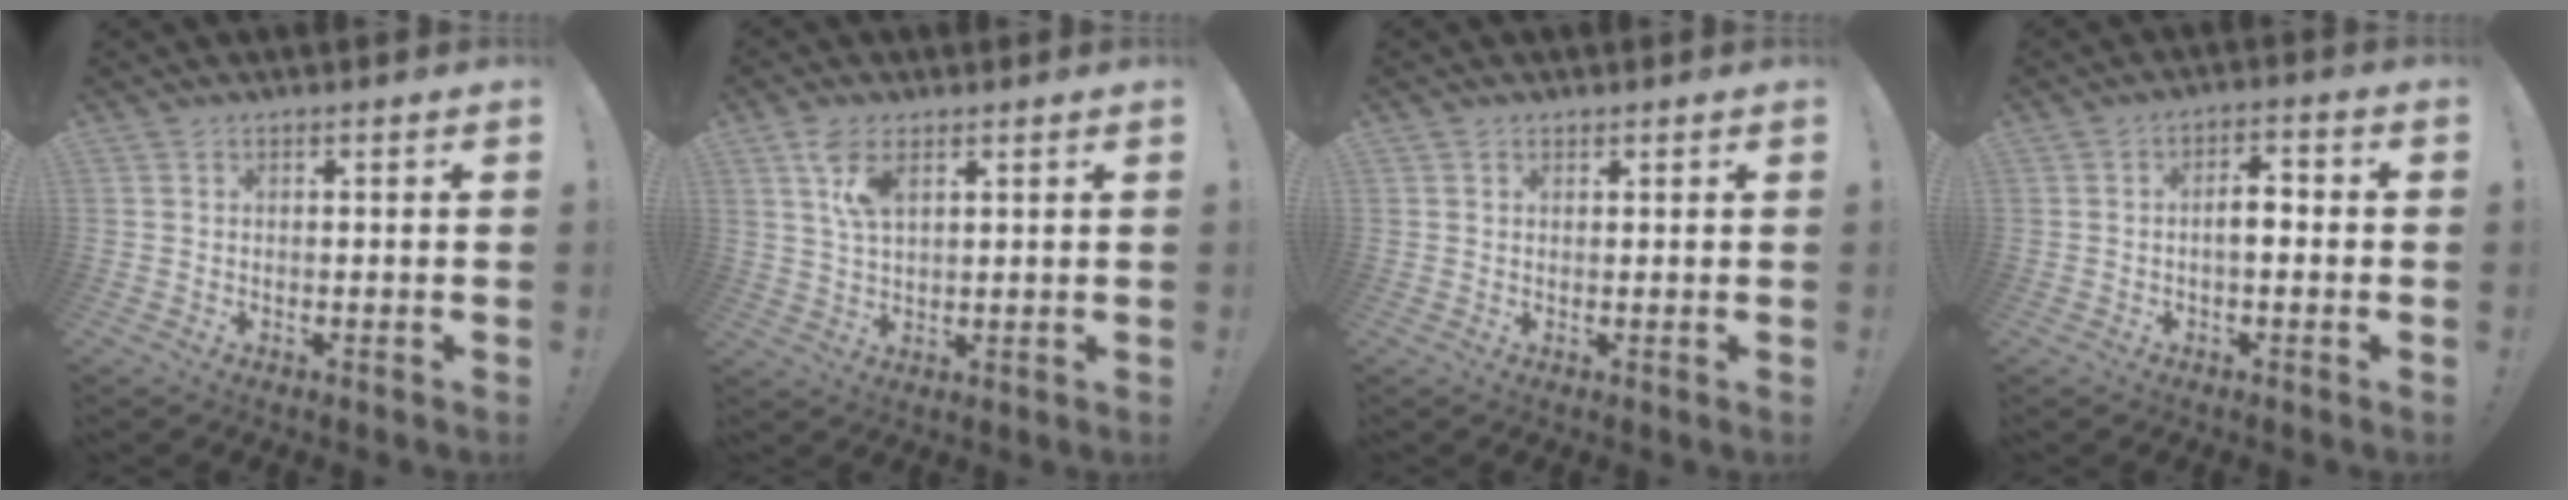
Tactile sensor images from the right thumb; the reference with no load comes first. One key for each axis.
{"total": 7.2, "fx": 3.5, "fy": 3.3, "fz": 5.4, "tx": -0.106, "ty": -0.008, "tz": 0.061}
{"total": 0.9, "fx": 0.6, "fy": 0.6, "fz": 0.2, "tx": 0.005, "ty": -0.003, "tz": 0.010}
{"total": 5.5, "fx": -1.0, "fy": 2.8, "fz": 4.7, "tx": -0.076, "ty": 0.015, "tz": -0.021}